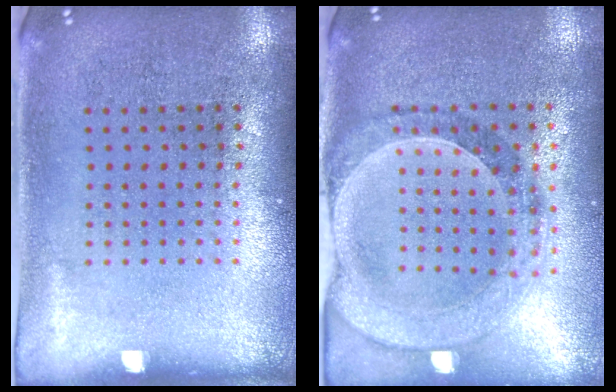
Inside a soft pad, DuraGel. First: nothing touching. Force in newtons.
{"total": 1.5, "press": 1.5, "slide": 0.3}